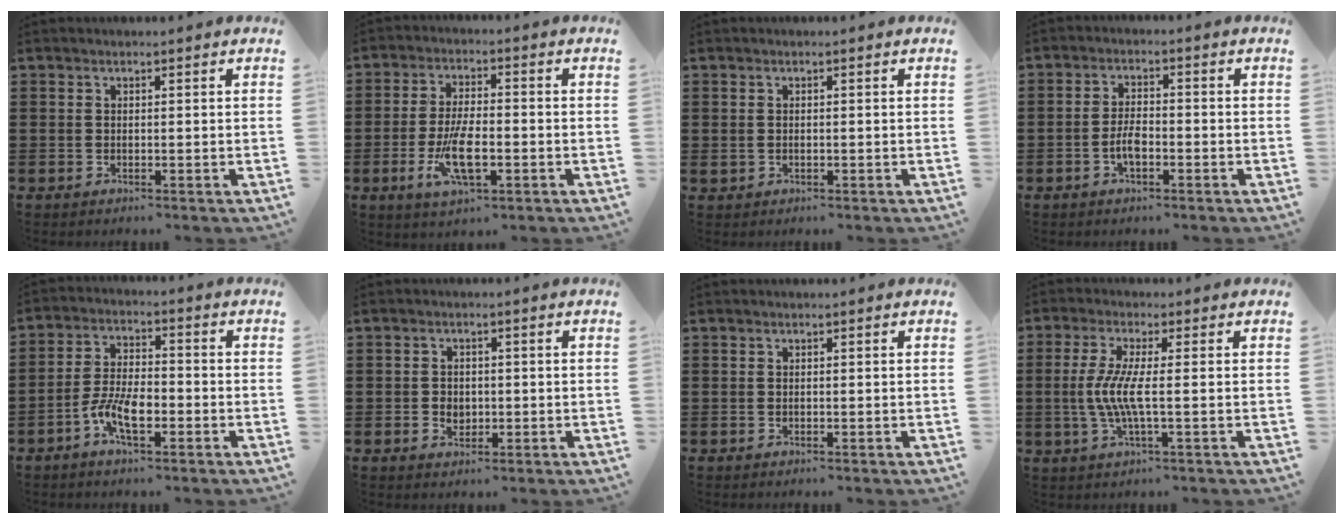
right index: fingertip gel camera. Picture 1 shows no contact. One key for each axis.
{"total": 8.3, "fx": -2.4, "fy": 3.0, "fz": 7.4, "tx": -0.160, "ty": -0.014, "tz": -0.045}
{"total": 0.6, "fx": 0.0, "fy": 0.5, "fz": 0.4, "tx": -0.010, "ty": 0.003, "tz": 0.000}
{"total": 3.6, "fx": -1.4, "fy": 1.6, "fz": 3.0, "tx": -0.075, "ty": -0.002, "tz": -0.032}
{"total": 6.8, "fx": -3.0, "fy": 2.8, "fz": 5.4, "tx": -0.123, "ty": -0.003, "tz": -0.060}
{"total": 2.1, "fx": -0.4, "fy": 1.7, "fz": 1.3, "tx": -0.029, "ty": 0.001, "tz": -0.010}
{"total": 0.0}
{"total": 5.7, "fx": -0.7, "fy": 0.5, "fz": 5.7, "tx": -0.131, "ty": -0.014, "tz": -0.025}